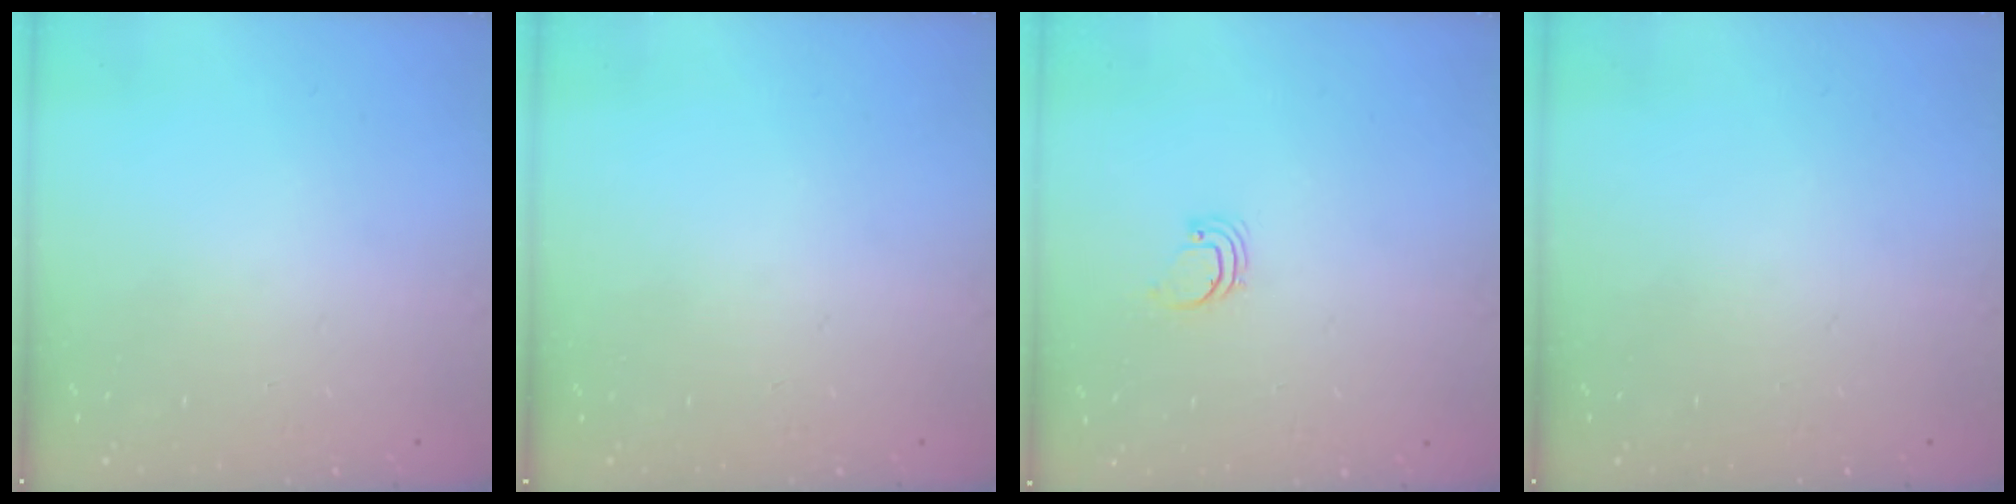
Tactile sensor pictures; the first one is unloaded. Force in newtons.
{"total": 0.0}
{"total": 0.9, "press": 0.9, "slide": 0.1}
{"total": 0.0}